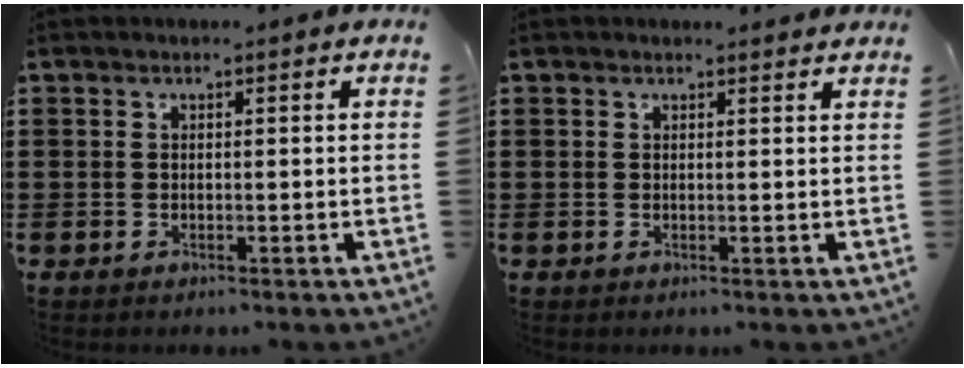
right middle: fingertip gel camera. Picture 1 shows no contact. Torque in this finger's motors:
{"motor_torque": [-0.46, 0.16, -0.10, -0.06]}